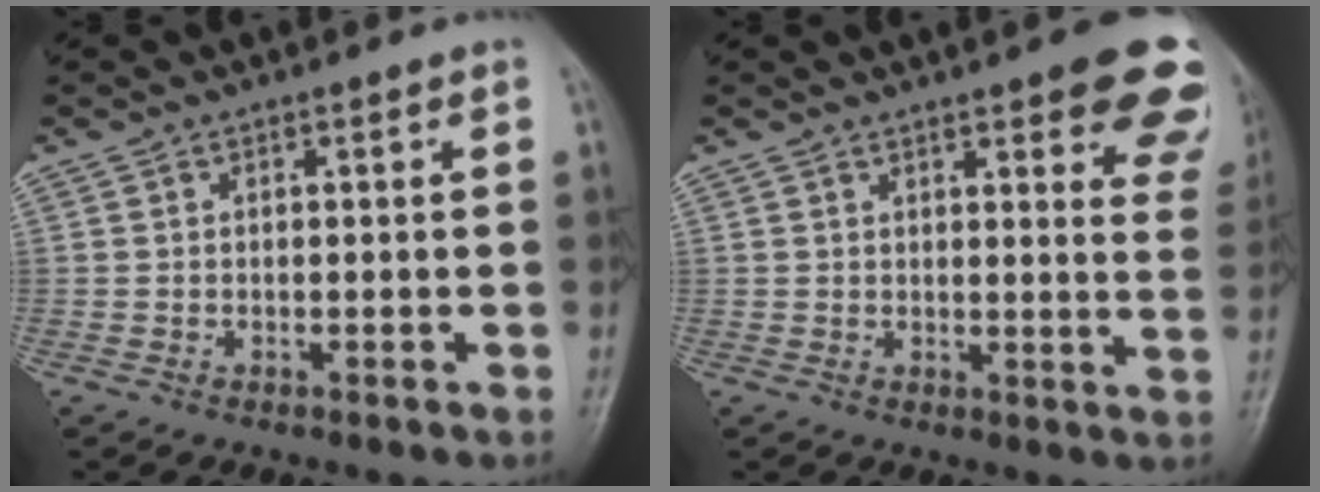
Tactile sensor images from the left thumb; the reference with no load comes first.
{"total": 14.7, "force": [9.3, 4.3, 10.6], "torque": [-0.094, -0.036, 0.094]}